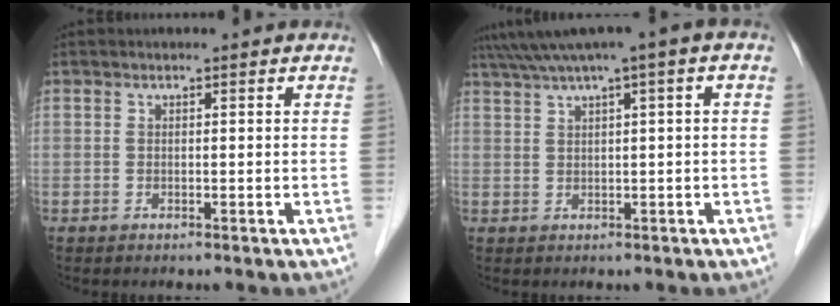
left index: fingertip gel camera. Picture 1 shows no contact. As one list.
[{"total": 6.0, "force": [2.9, 0.0, 5.2], "torque": [-0.098, 0.036, 0.052]}]